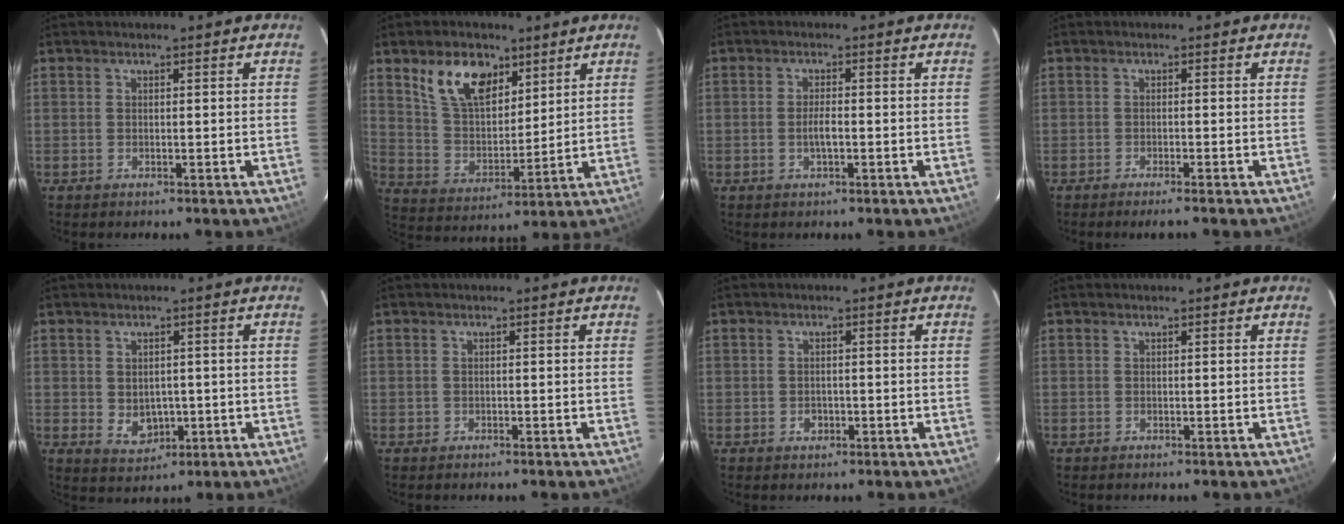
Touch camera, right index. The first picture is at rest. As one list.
[{"total": 12.4, "force": [7.1, 7.2, 7.2], "torque": [-0.135, 0.020, 0.141]}, {"total": 2.4, "force": [-0.7, 0.7, 2.2], "torque": [-0.042, 0.002, -0.012]}, {"total": 2.2, "force": [-1.8, -0.3, 1.1], "torque": [-0.027, -0.004, -0.032]}, {"total": 4.7, "force": [-0.5, 3.8, 2.6], "torque": [-0.047, -0.003, 0.006]}, {"total": 0.7, "force": [-0.3, 0.6, -0.1], "torque": [0.001, 0.003, -0.004]}, {"total": 1.8, "force": [-0.6, 1.6, 0.5], "torque": [-0.009, 0.003, -0.005]}, {"total": 0.0}]